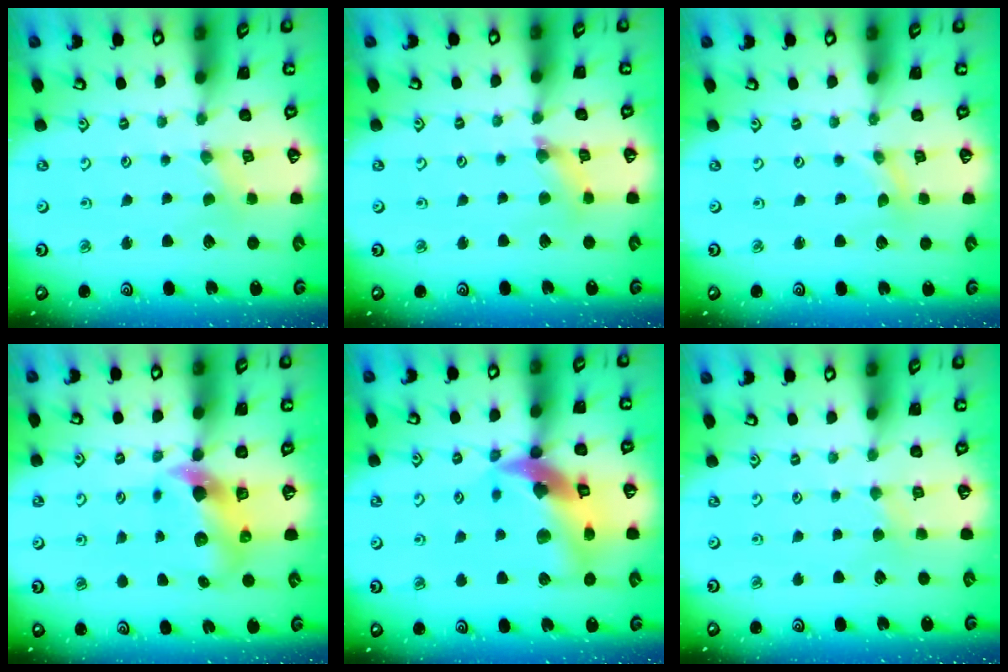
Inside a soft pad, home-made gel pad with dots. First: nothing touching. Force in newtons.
{"total": 2.9, "press": 2.9, "slide": 0.4}
{"total": 0.0}
{"total": 7.6, "press": 7.5, "slide": 1.1}
{"total": 17.0, "press": 16.9, "slide": 2.2}
{"total": 1.9, "press": 1.9, "slide": 0.4}